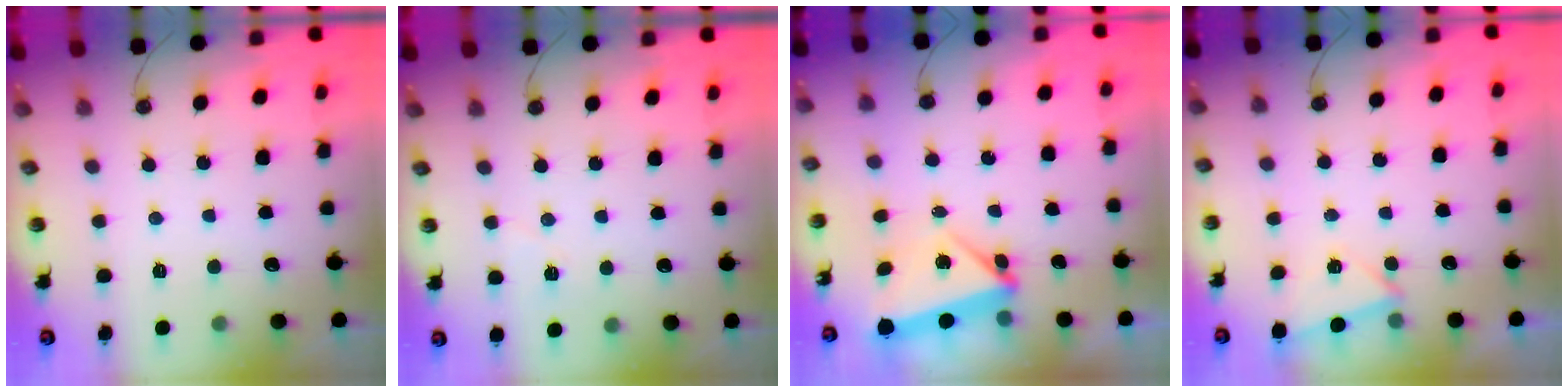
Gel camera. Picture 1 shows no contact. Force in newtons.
{"total": 5.1, "press": 5.0, "slide": 1.1}
{"total": 6.9, "press": 6.8, "slide": 1.0}
{"total": 2.7, "press": 2.5, "slide": 1.1}